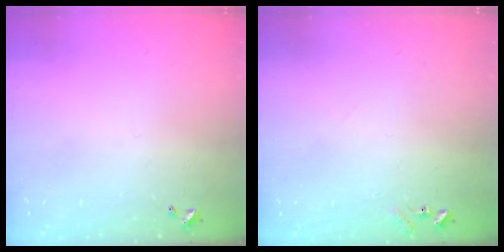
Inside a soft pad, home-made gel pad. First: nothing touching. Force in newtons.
{"total": 7.7, "press": 7.6, "slide": 0.6}